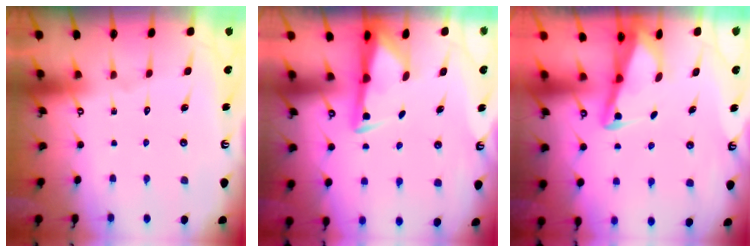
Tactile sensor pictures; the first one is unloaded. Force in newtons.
{"total": 3.0, "press": 2.9, "slide": 0.5}
{"total": 3.2, "press": 3.2, "slide": 0.3}